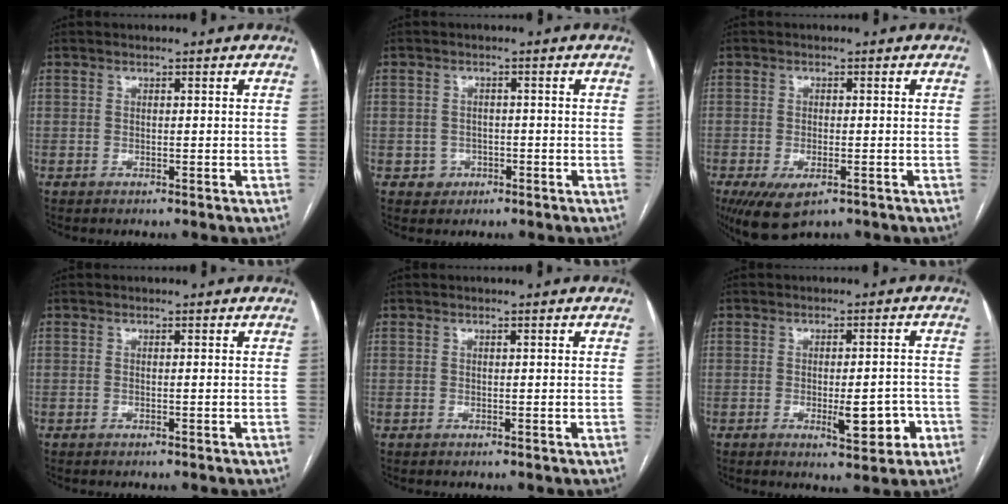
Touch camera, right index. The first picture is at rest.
{"total": 2.7, "force": [-1.0, 2.5, 0.2], "torque": [0.006, 0.012, -0.011]}
{"total": 6.7, "force": [-3.7, 2.7, 4.8], "torque": [-0.083, -0.015, -0.056]}
{"total": 0.0}
{"total": 0.0}
{"total": 6.2, "force": [-2.2, 1.8, 5.6], "torque": [-0.070, 0.000, -0.022]}